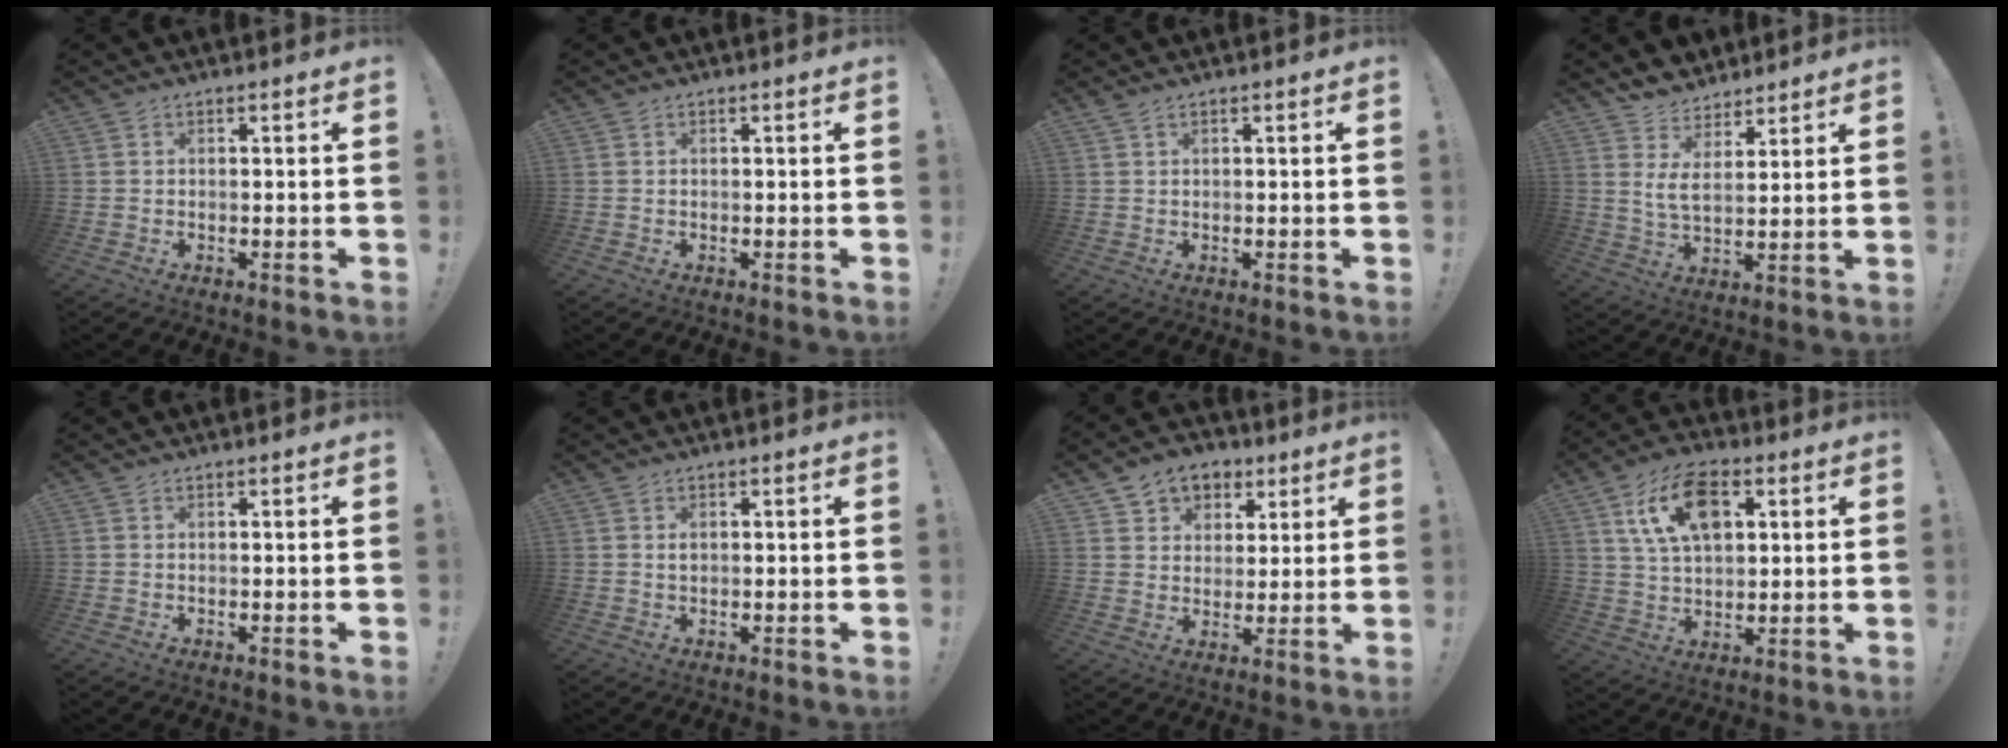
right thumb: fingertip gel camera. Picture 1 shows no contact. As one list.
[{"total": 0.0}, {"total": 0.6, "force": [0.5, -0.1, 0.3], "torque": [-0.011, 0.001, 0.011]}, {"total": 7.8, "force": [5.3, 3.7, 4.3], "torque": [-0.077, -0.032, 0.102]}, {"total": 0.0}, {"total": 0.9, "force": [0.1, 0.7, 0.5], "torque": [-0.010, 0.003, 0.002]}, {"total": 8.0, "force": [4.0, 6.7, 1.7], "torque": [-0.022, -0.021, 0.081]}, {"total": 15.1, "force": [5.7, 9.3, 10.5], "torque": [-0.174, 0.003, 0.108]}]